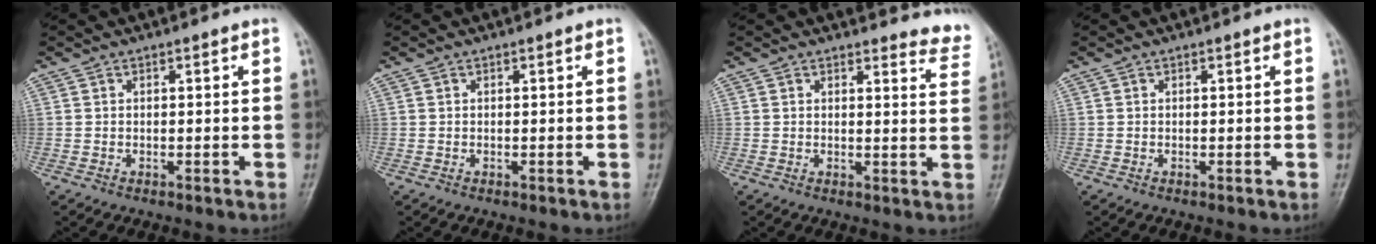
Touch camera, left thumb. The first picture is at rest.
{"total": 0.0}
{"total": 6.5, "force": [6.4, 1.1, -0.3], "torque": [0.032, -0.062, 0.045]}
{"total": 0.0}